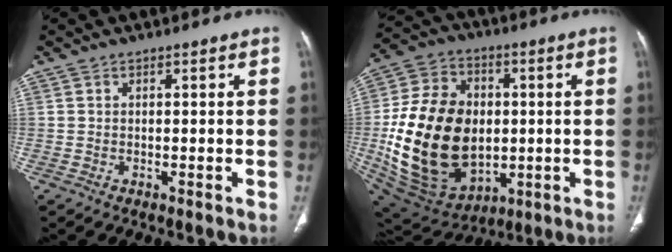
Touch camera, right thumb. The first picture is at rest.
{"total": 26.7, "force": [-1.2, 18.8, 18.9], "torque": [-0.345, 0.001, 0.007]}